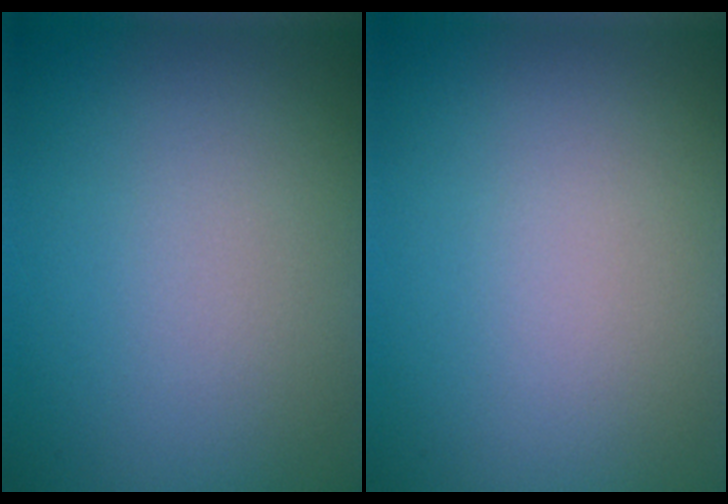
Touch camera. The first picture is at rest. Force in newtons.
{"total": 0.0}